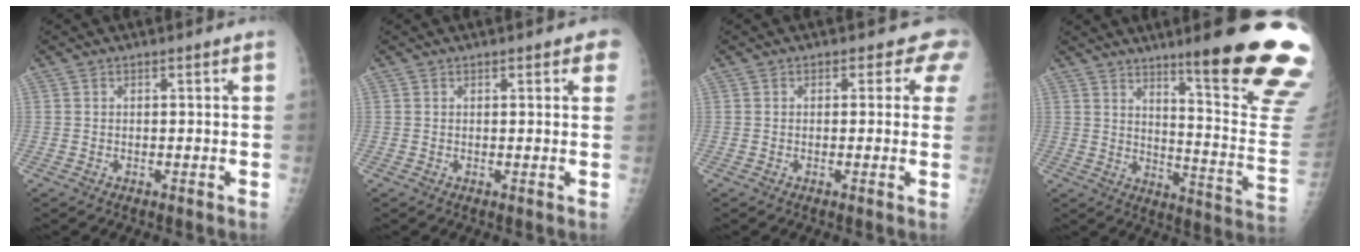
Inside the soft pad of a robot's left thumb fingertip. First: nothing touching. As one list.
[{"total": 2.5, "force": [1.4, 1.1, 1.8], "torque": [-0.005, -0.002, 0.013]}, {"total": 3.3, "force": [2.0, 2.4, 1.1], "torque": [0.021, -0.005, 0.000]}, {"total": 22.1, "force": [14.6, 1.8, 16.5], "torque": [-0.188, -0.096, 0.202]}]